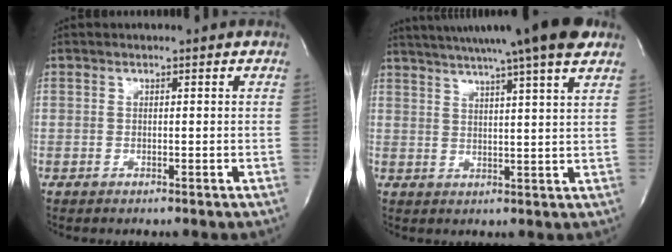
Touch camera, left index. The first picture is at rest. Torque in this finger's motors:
{"motor_torque": [0.27, -0.35, 0.88, 0.21]}